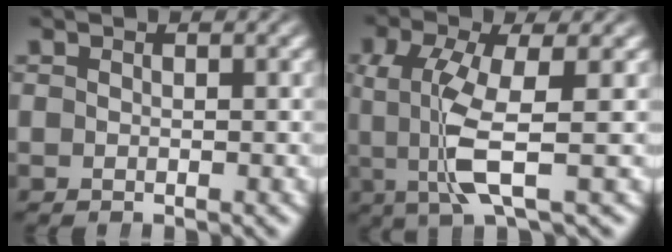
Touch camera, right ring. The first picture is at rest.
{"total": 5.1, "force": [-0.1, 1.0, 5.0], "torque": [-0.116, -0.019, 0.006]}